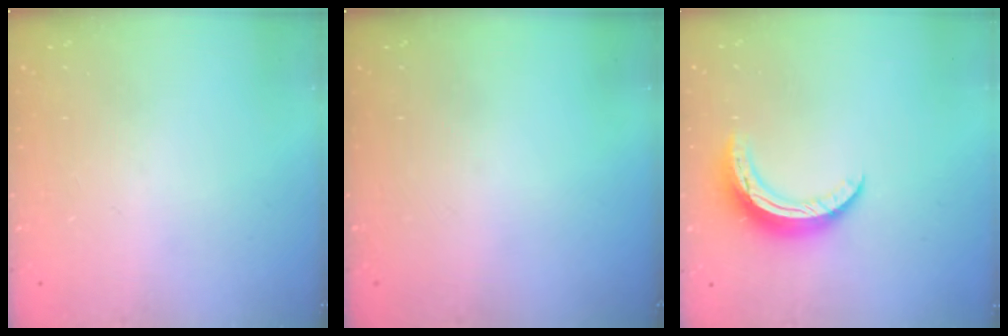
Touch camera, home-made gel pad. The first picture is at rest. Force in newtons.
{"total": 0.0}
{"total": 10.7, "press": 10.7, "slide": 0.2}